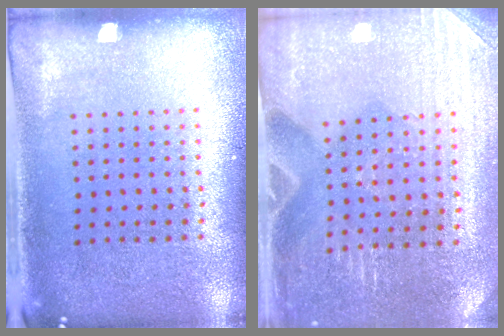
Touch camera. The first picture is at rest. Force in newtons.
{"total": 2.9, "press": 2.9, "slide": 0.3}